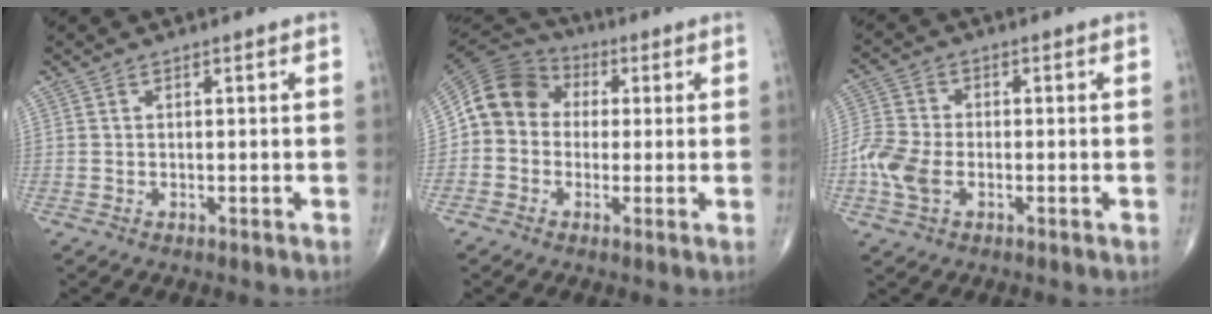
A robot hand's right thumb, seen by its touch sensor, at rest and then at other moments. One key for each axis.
{"total": 11.3, "fx": 0.7, "fy": 9.8, "fz": 5.6, "tx": -0.087, "ty": 0.033, "tz": -0.002}
{"total": 7.3, "fx": -2.1, "fy": 4.7, "fz": 5.2, "tx": -0.126, "ty": 0.007, "tz": -0.050}